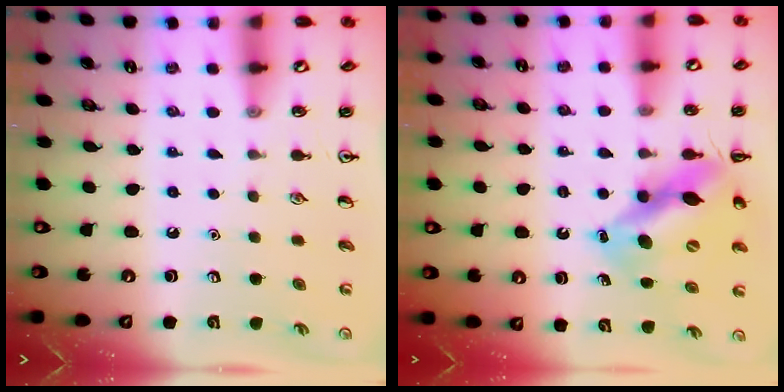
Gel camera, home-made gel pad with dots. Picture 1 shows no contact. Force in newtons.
{"total": 12.2, "press": 11.8, "slide": 3.3}